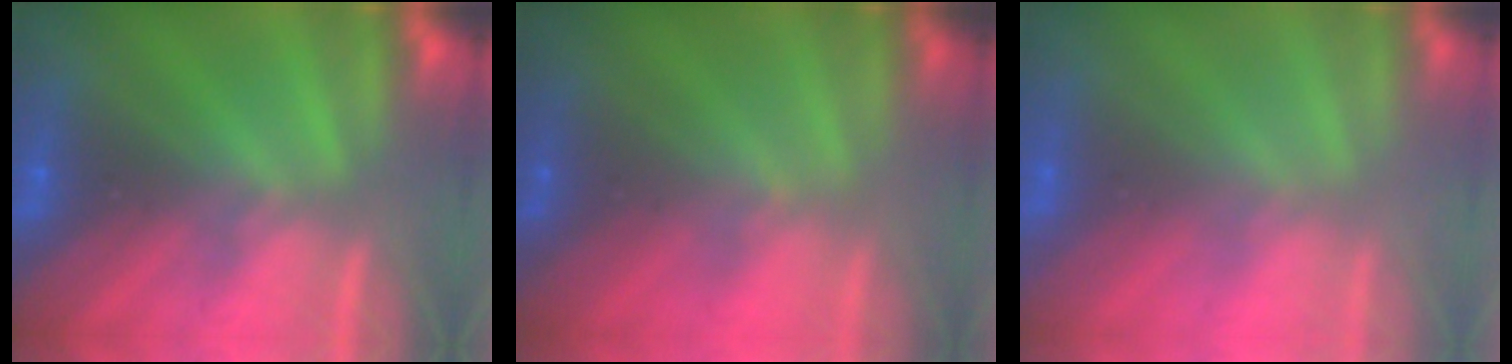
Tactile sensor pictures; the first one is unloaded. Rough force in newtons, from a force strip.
{"total": 1.4}
{"total": 2.9}